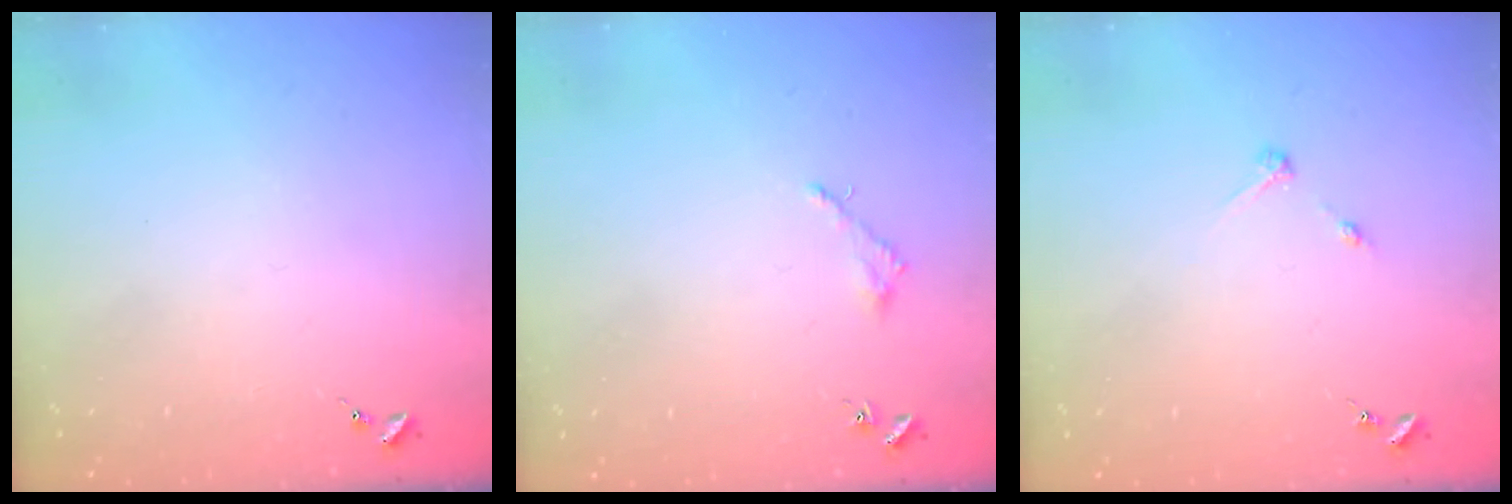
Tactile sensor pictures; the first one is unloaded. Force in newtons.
{"total": 1.6, "press": 1.6, "slide": 0.2}
{"total": 2.7, "press": 2.7, "slide": 0.3}